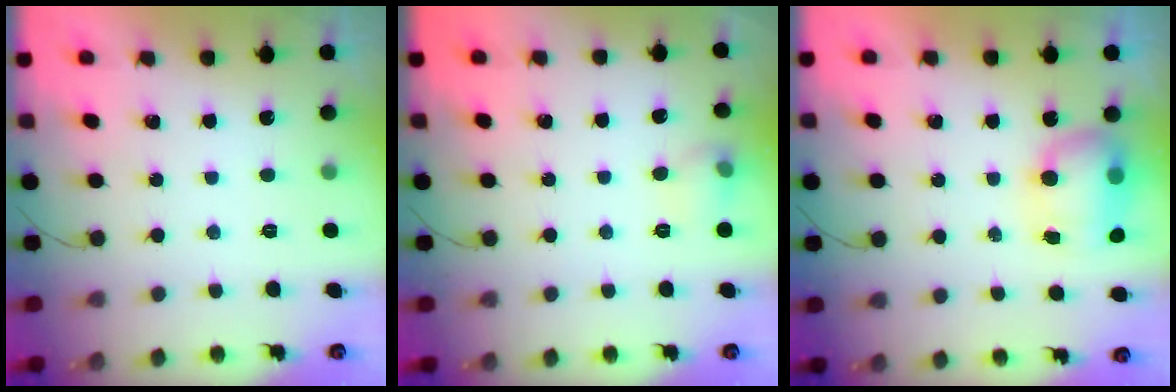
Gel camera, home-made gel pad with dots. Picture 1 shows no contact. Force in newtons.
{"total": 6.9, "press": 6.8, "slide": 1.4}
{"total": 11.8, "press": 9.3, "slide": 7.3}